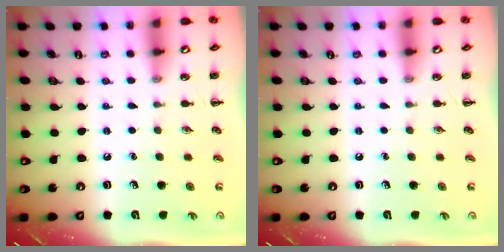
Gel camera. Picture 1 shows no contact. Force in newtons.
{"total": 0.0}